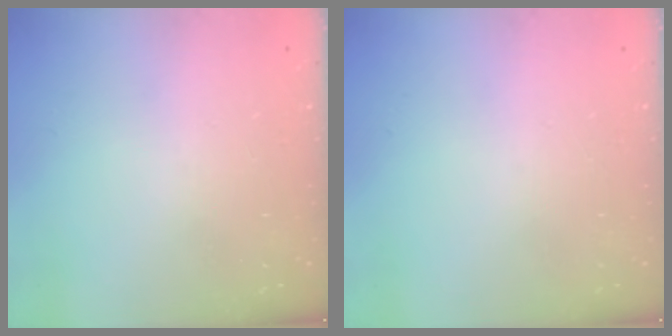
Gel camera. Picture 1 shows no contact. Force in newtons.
{"total": 0.0}